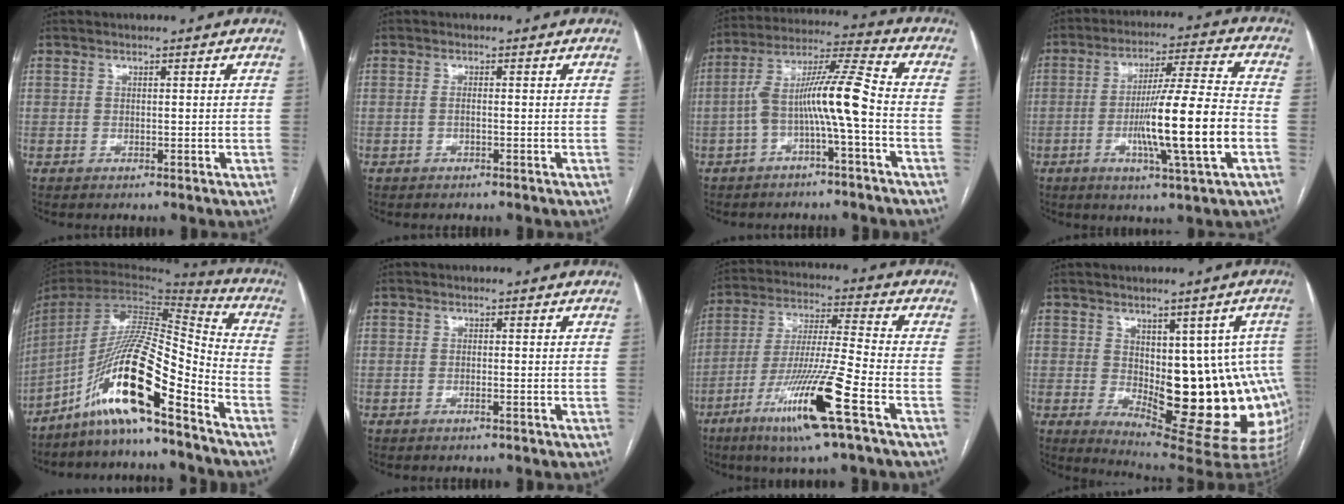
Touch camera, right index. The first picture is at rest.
{"total": 0.7, "force": [-0.2, 0.0, 0.7], "torque": [-0.011, 0.002, -0.004]}
{"total": 10.7, "force": [-2.5, 0.2, 10.4], "torque": [-0.189, 0.035, -0.049]}
{"total": 15.1, "force": [-3.6, -0.4, 14.7], "torque": [-0.254, -0.008, -0.065]}
{"total": 16.8, "force": [-10.7, 1.0, 12.9], "torque": [-0.247, 0.008, -0.196]}
{"total": 0.6, "force": [-0.3, 0.0, 0.5], "torque": [-0.013, 0.000, -0.004]}
{"total": 15.4, "force": [-7.5, -0.6, 13.5], "torque": [-0.271, -0.027, -0.138]}
{"total": 18.9, "force": [-1.6, 6.9, 17.5], "torque": [-0.152, 0.014, 0.006]}